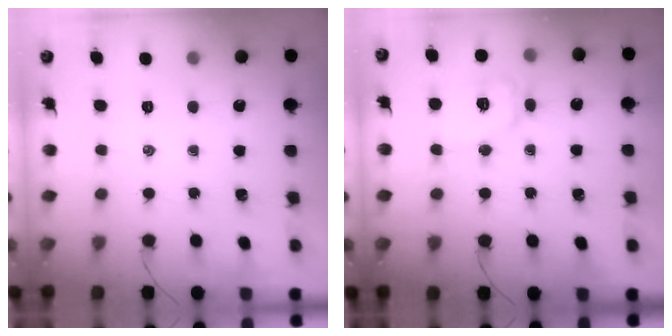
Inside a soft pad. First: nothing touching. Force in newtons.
{"total": 10.1, "press": 10.0, "slide": 1.2}